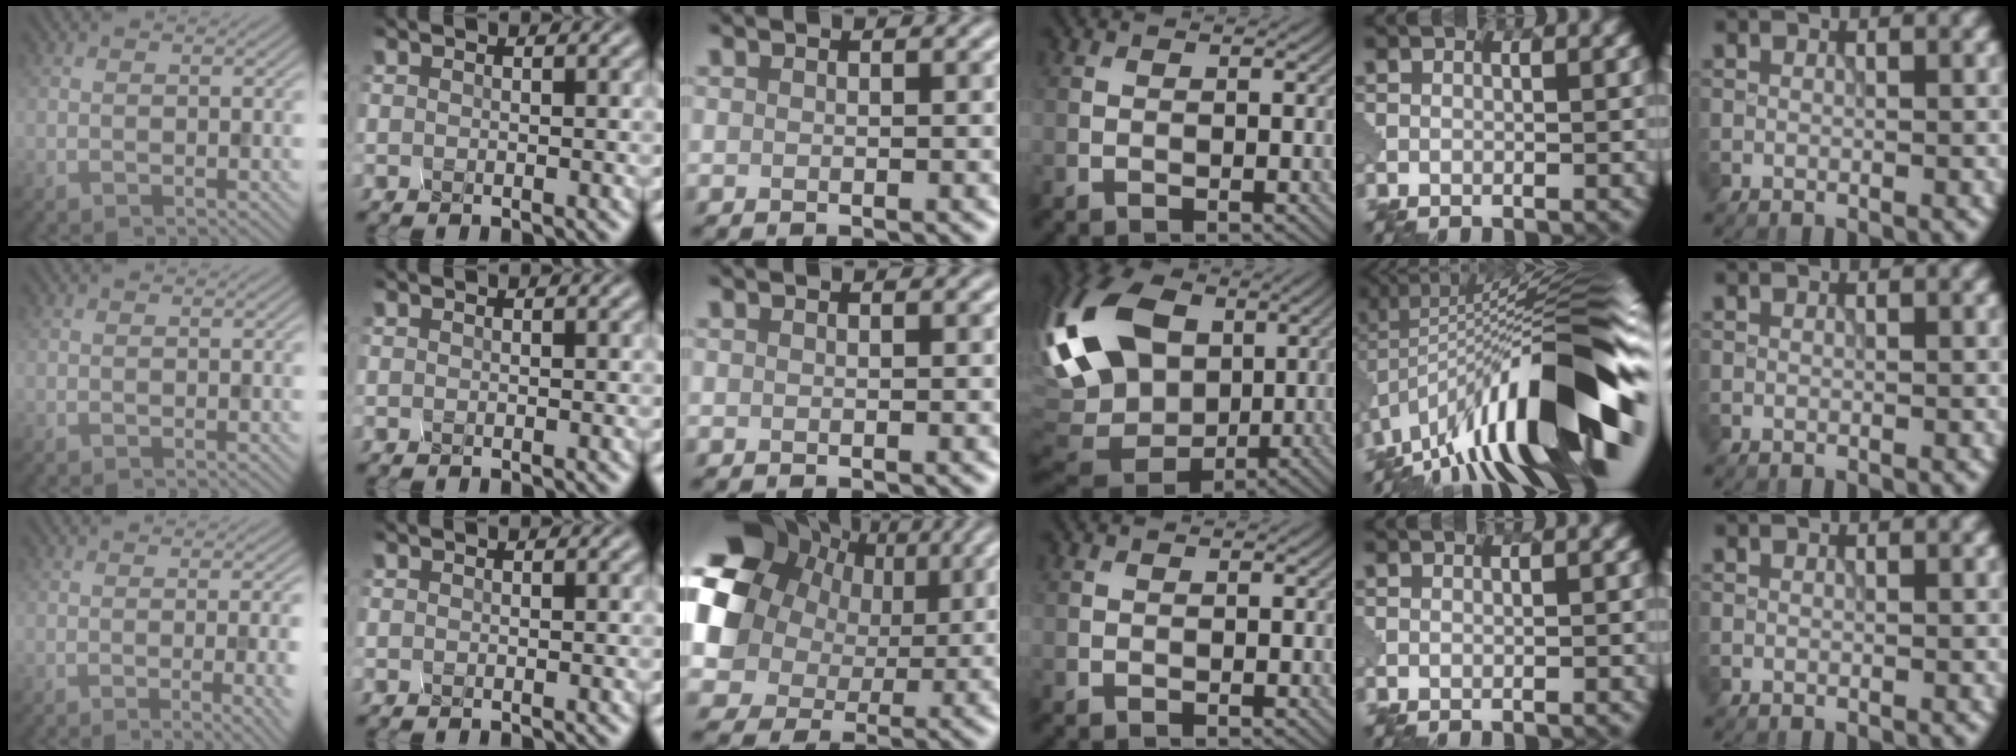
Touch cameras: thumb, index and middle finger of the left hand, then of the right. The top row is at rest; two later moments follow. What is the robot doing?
{"motion": "squeeze", "object": "hand grip exerciser"}